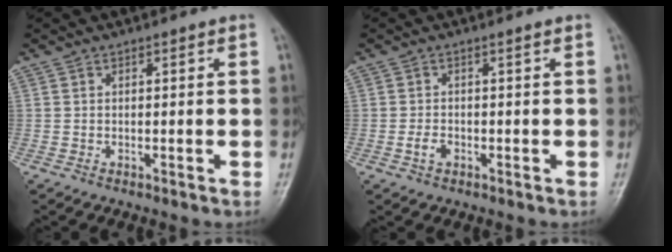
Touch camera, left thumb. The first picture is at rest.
{"total": 1.9, "force": [-0.5, 1.2, 1.4], "torque": [-0.022, 0.006, -0.006]}